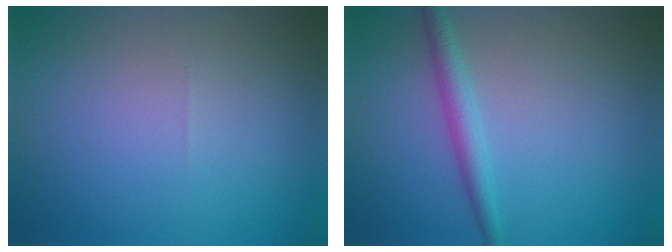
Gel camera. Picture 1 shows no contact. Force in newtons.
{"total": 2.3, "press": 2.3, "slide": 0.0}